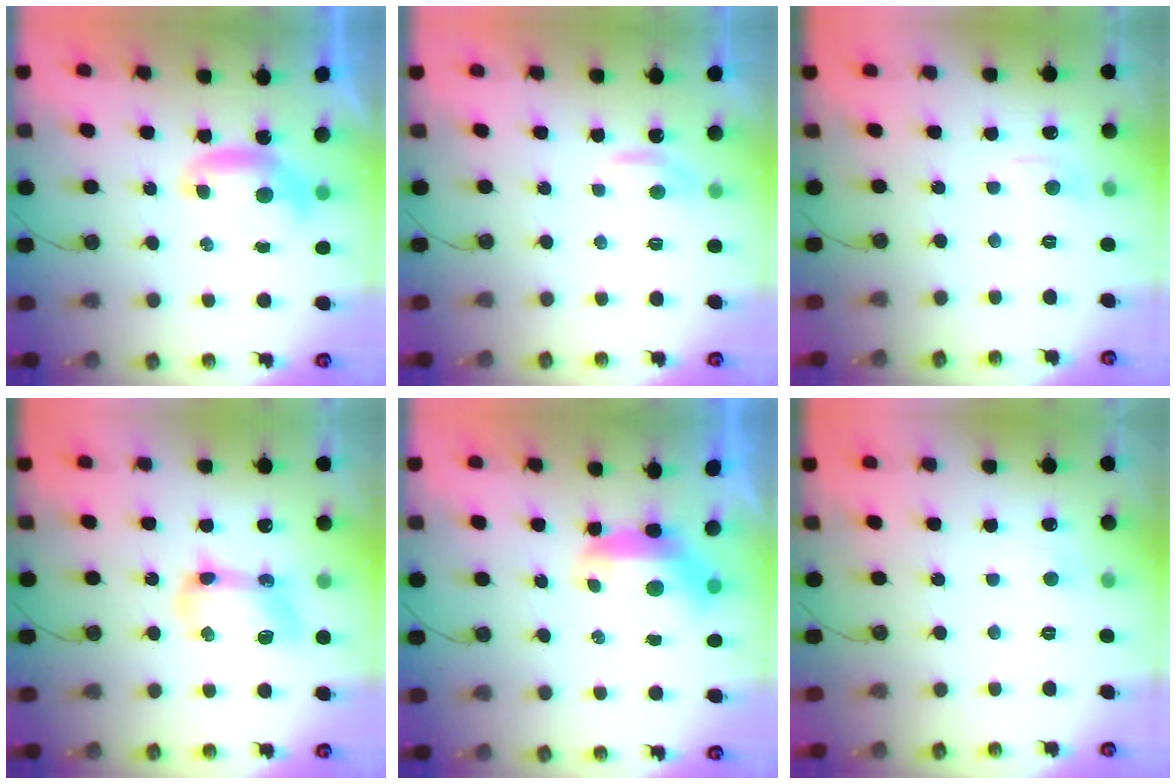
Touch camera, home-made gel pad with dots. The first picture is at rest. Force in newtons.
{"total": 1.4, "press": 1.3, "slide": 0.5}
{"total": 0.7, "press": 0.4, "slide": 0.6}
{"total": 11.2, "press": 11.2, "slide": 0.5}
{"total": 1.7, "press": 1.5, "slide": 0.7}
{"total": 2.3, "press": 2.3, "slide": 0.4}